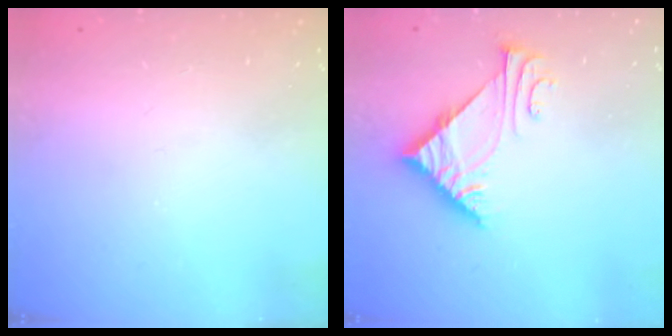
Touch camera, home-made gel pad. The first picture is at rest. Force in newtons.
{"total": 7.7, "press": 7.7, "slide": 0.4}